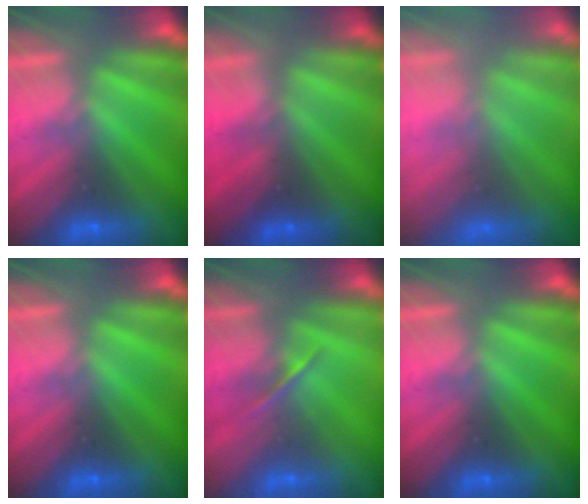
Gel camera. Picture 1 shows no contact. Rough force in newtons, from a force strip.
{"total": 2.0}
{"total": 8.5}
{"total": 0.0}
{"total": 1.4}
{"total": 0.0}